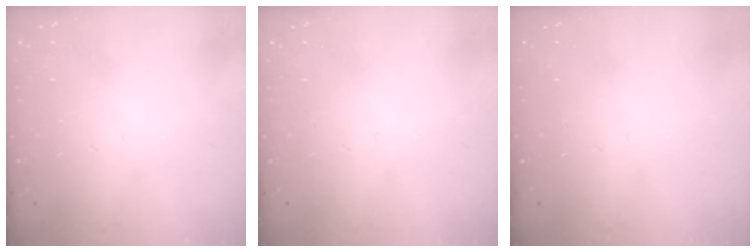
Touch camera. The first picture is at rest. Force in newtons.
{"total": 0.0}
{"total": 0.0}